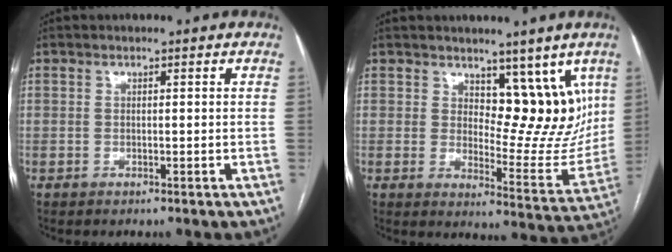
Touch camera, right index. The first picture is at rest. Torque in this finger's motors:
{"motor_torque": [0.16, 0.33, 0.08, 0.01]}